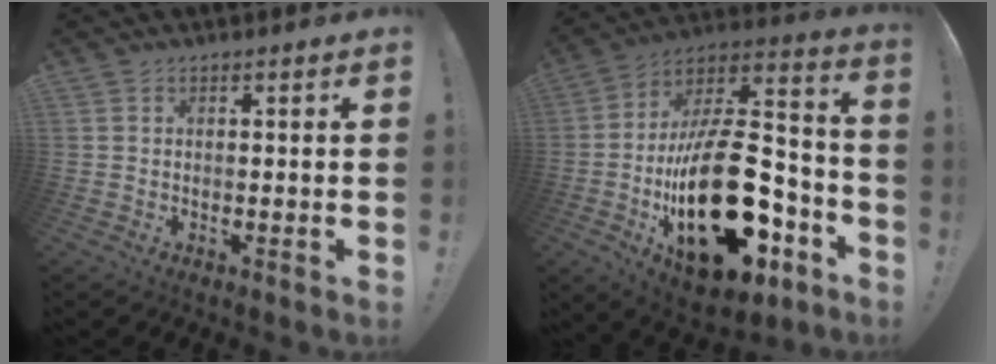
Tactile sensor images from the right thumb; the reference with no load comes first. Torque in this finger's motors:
{"motor_torque": [1.10, 2.05, 2.77, 0.00, 0.80]}